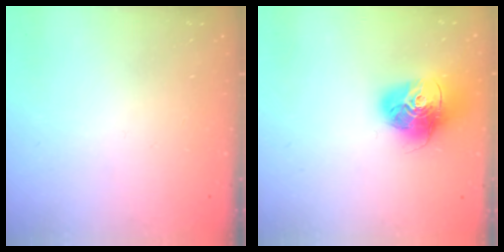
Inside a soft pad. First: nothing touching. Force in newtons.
{"total": 16.9, "press": 16.9, "slide": 1.7}